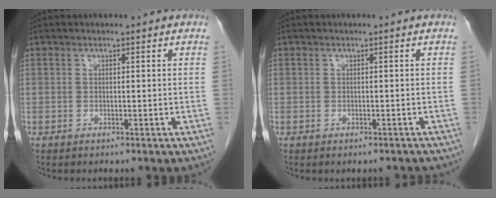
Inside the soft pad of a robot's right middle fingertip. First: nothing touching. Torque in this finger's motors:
{"motor_torque": [-0.19, -0.24, 0.00, 0.01]}